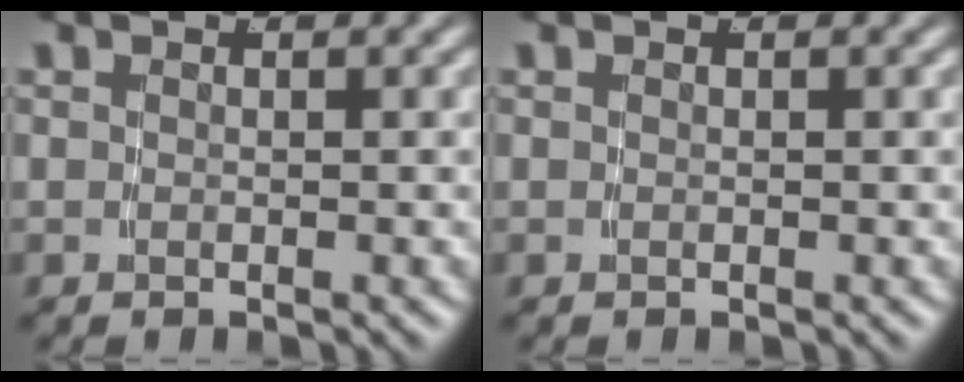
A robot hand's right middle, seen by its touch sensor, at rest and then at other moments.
{"total": 0.0}